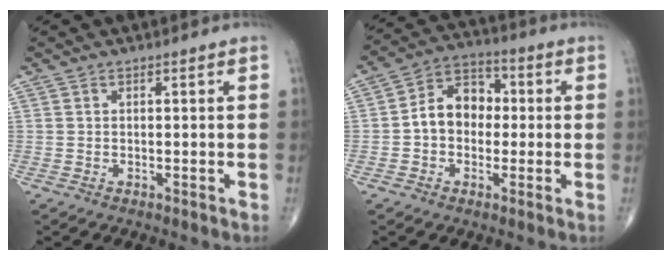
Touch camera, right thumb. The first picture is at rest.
{"total": 9.6, "force": [-0.3, 7.3, 6.2], "torque": [-0.075, 0.033, -0.018]}